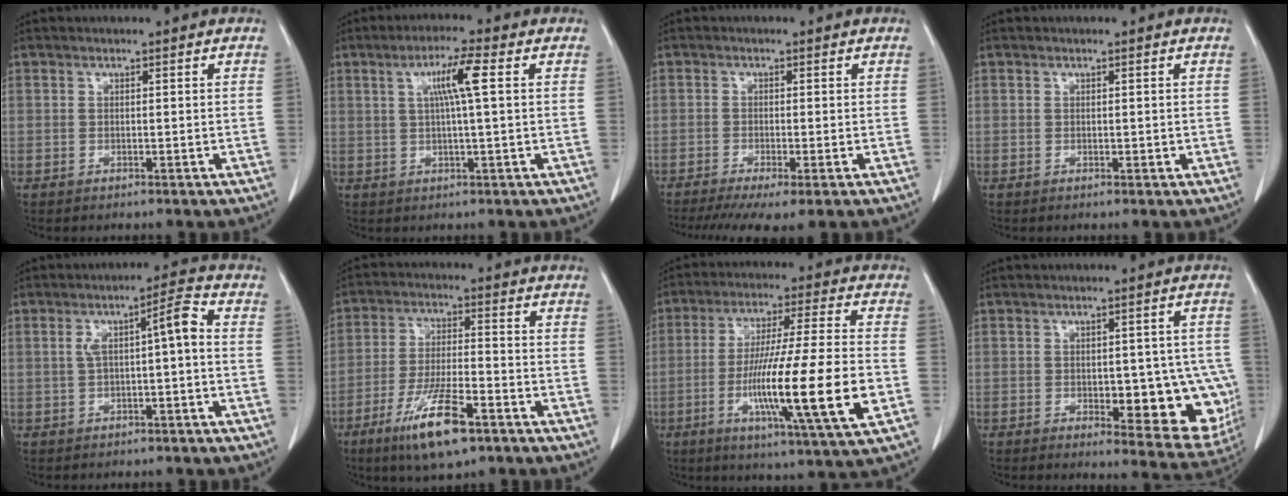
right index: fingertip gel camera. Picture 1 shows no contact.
{"total": 5.8, "force": [1.5, -0.3, 5.6], "torque": [-0.101, 0.005, 0.026]}
{"total": 7.7, "force": [-5.4, 1.0, 5.3], "torque": [-0.081, -0.017, -0.089]}
{"total": 0.7, "force": [0.0, 0.5, 0.5], "torque": [-0.005, 0.000, 0.002]}
{"total": 5.4, "force": [0.3, 0.6, 5.4], "torque": [-0.090, 0.023, 0.005]}
{"total": 11.4, "force": [-6.7, 2.3, 8.9], "torque": [-0.172, -0.019, -0.115]}
{"total": 18.5, "force": [-4.8, -0.1, 17.9], "torque": [-0.309, -0.020, -0.083]}
{"total": 13.2, "force": [-2.8, 5.8, 11.5], "torque": [-0.106, 0.008, -0.018]}